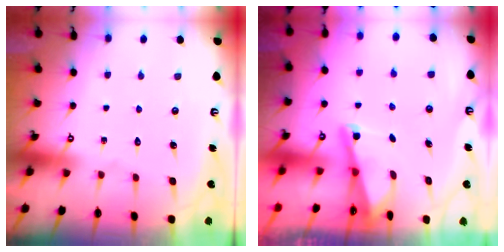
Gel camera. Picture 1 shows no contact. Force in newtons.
{"total": 2.1, "press": 2.0, "slide": 0.3}